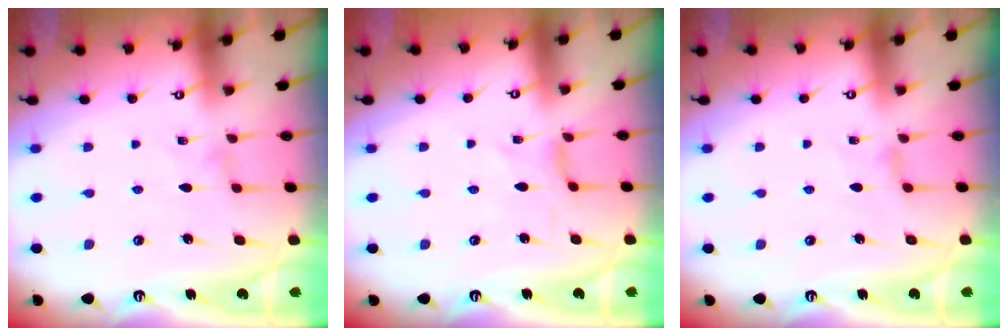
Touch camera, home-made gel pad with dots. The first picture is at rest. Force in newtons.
{"total": 0.0}
{"total": 1.4, "press": 1.3, "slide": 0.5}